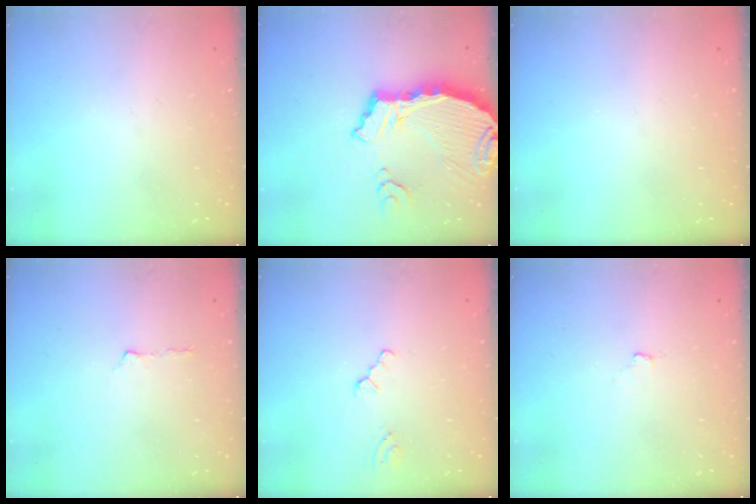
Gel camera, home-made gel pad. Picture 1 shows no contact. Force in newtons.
{"total": 11.1, "press": 11.0, "slide": 1.3}
{"total": 0.0}
{"total": 2.9, "press": 2.8, "slide": 0.8}
{"total": 0.0}
{"total": 4.3, "press": 2.8, "slide": 3.2}